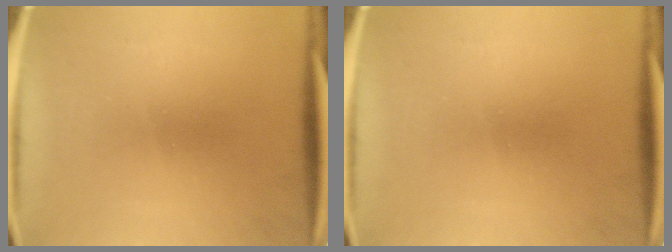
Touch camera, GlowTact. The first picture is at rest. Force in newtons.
{"total": 0.0}